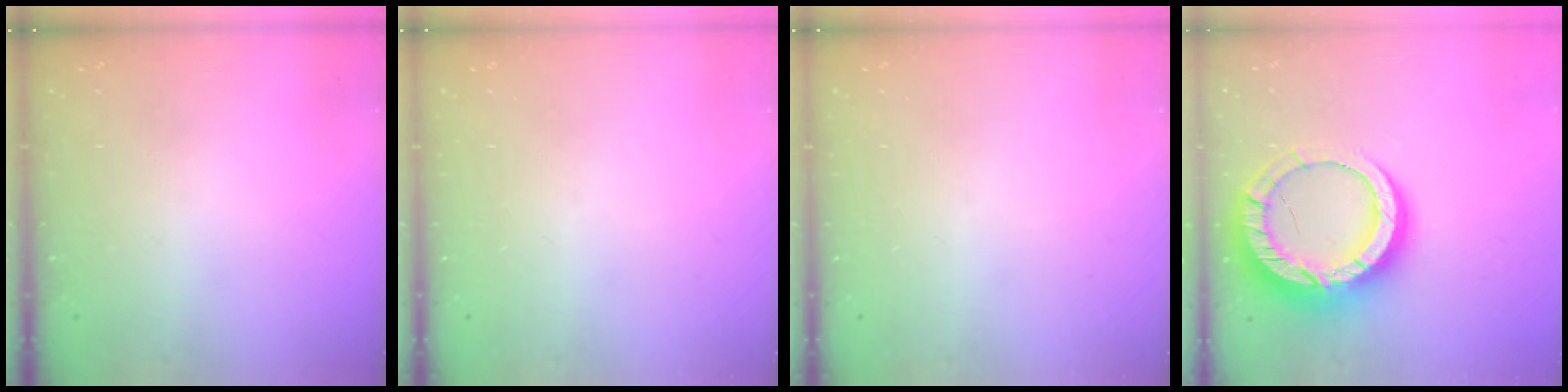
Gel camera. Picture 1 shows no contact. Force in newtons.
{"total": 0.0}
{"total": 0.0}
{"total": 17.9, "press": 17.9, "slide": 1.4}